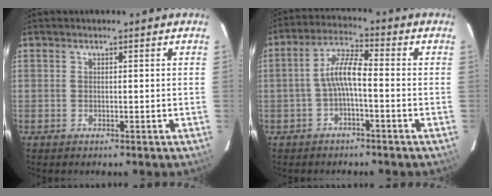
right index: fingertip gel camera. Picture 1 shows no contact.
{"total": 5.7, "force": [-1.7, 1.1, 5.4], "torque": [-0.116, 0.017, -0.033]}